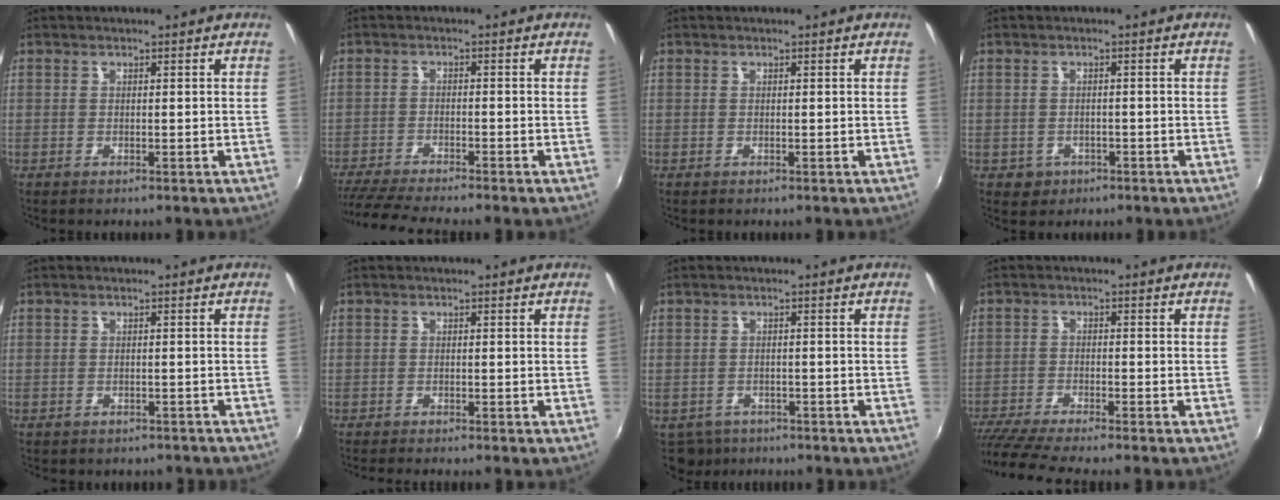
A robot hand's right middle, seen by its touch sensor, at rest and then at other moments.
{"total": 8.2, "force": [-7.5, -0.5, 3.3], "torque": [-0.087, -0.025, -0.132]}
{"total": 0.0}
{"total": 3.3, "force": [-1.2, 2.9, 0.9], "torque": [-0.026, -0.002, -0.013]}
{"total": 3.4, "force": [-2.9, 1.7, 1.0], "torque": [-0.021, -0.010, -0.032]}
{"total": 1.6, "force": [-1.5, -0.1, 0.7], "torque": [-0.017, -0.012, -0.029]}
{"total": 4.8, "force": [-3.3, 3.3, 1.3], "torque": [-0.039, -0.012, -0.048]}
{"total": 9.2, "force": [-8.2, -0.4, 4.2], "torque": [-0.106, -0.037, -0.146]}